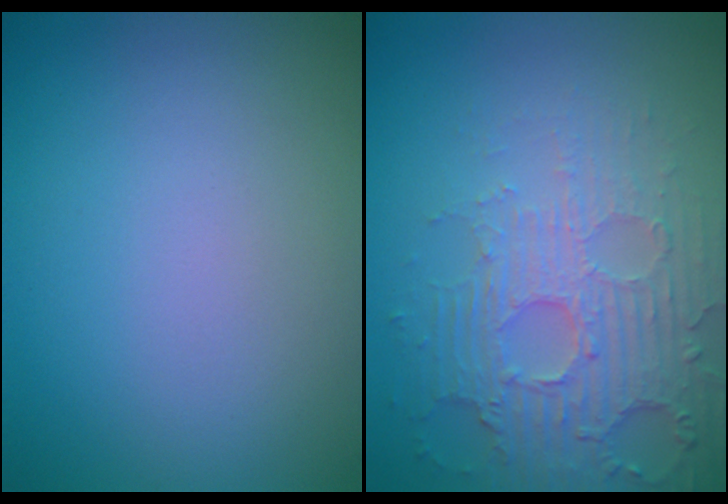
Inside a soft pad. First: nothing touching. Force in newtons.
{"total": 4.2, "press": 4.1, "slide": 1.2}